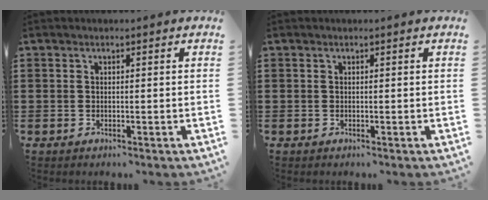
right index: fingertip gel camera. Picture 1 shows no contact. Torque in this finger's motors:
{"motor_torque": [0.00, 0.00, 0.00, 0.00]}